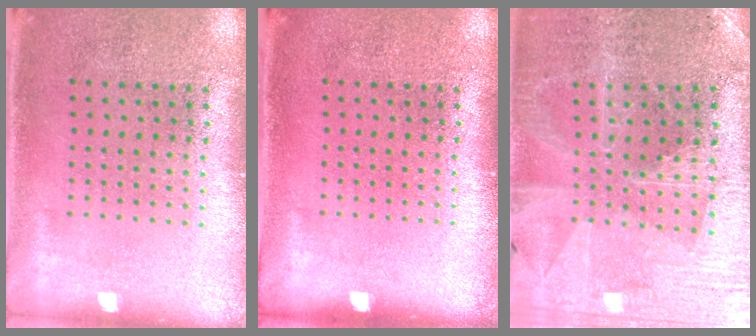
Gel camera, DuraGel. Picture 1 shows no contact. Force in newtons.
{"total": 0.0}
{"total": 2.0, "press": 2.0, "slide": 0.3}